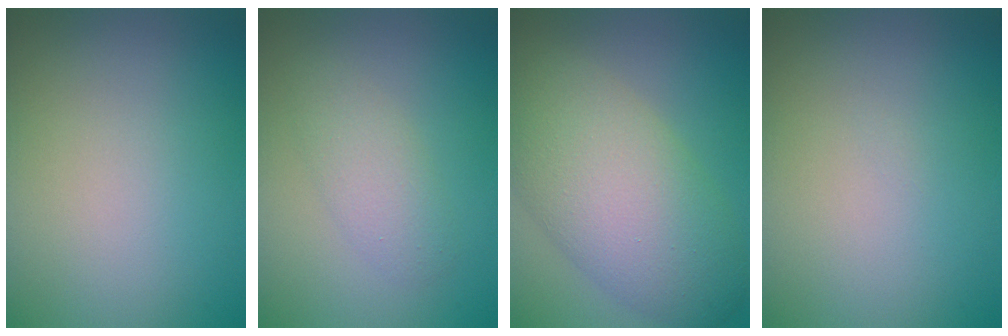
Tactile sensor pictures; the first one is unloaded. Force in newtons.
{"total": 2.5, "press": 2.5, "slide": 0.1}
{"total": 9.9, "press": 9.9, "slide": 0.6}
{"total": 0.0}